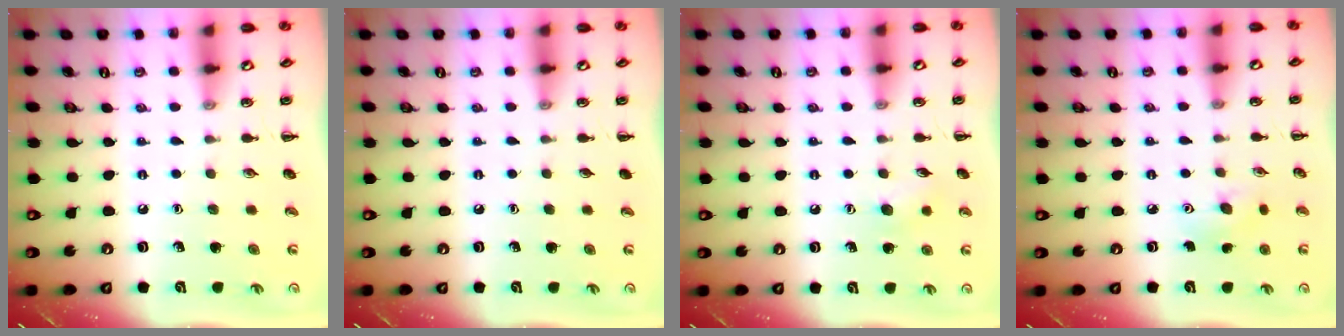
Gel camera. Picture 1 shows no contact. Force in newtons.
{"total": 0.0}
{"total": 7.2, "press": 7.0, "slide": 1.4}
{"total": 4.9, "press": 4.8, "slide": 1.0}